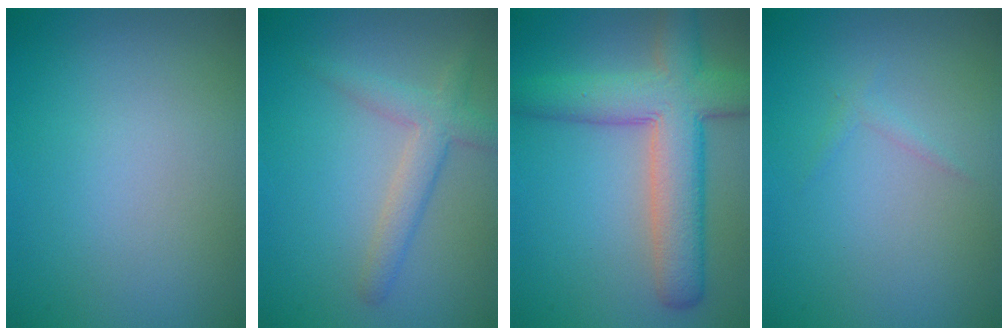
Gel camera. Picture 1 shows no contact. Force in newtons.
{"total": 3.0, "press": 3.0, "slide": 0.1}
{"total": 8.2, "press": 8.2, "slide": 0.4}
{"total": 0.7, "press": 0.7, "slide": 0.1}